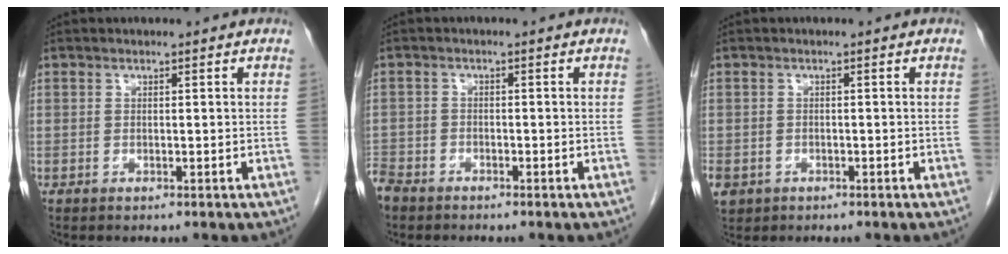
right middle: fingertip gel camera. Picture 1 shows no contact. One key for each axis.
{"total": 3.9, "fx": -3.4, "fy": 1.8, "fz": 0.8, "tx": -0.021, "ty": -0.005, "tz": -0.070}
{"total": 4.5, "fx": -2.2, "fy": 3.7, "fz": 1.5, "tx": -0.042, "ty": -0.002, "tz": -0.032}